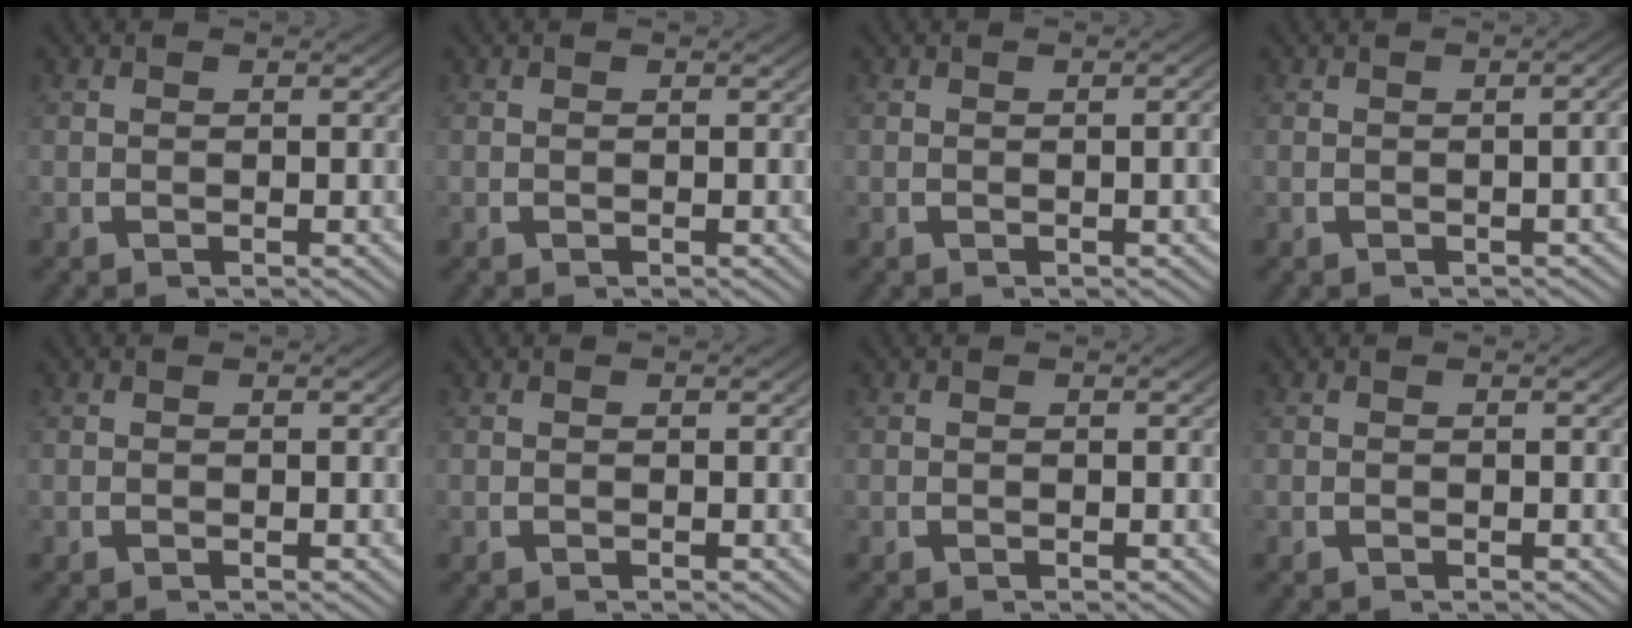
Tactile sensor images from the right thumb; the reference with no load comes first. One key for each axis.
{"total": 0.0}
{"total": 1.2, "fx": -0.2, "fy": 0.1, "fz": 1.2, "tx": -0.016, "ty": 0.004, "tz": -0.002}
{"total": 1.7, "fx": -0.6, "fy": 0.2, "fz": 1.5, "tx": -0.019, "ty": 0.005, "tz": -0.008}
{"total": 0.0}
{"total": 0.0}
{"total": 0.0}
{"total": 0.0}